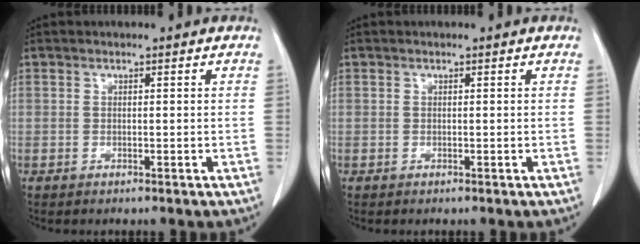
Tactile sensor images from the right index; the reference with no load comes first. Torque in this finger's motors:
{"motor_torque": [0.00, 0.00, 0.00, 0.00]}